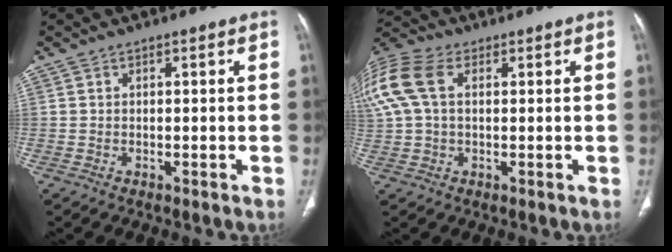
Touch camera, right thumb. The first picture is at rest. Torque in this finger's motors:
{"motor_torque": [0.32, 2.11, 0.79, -0.66, 0.29]}